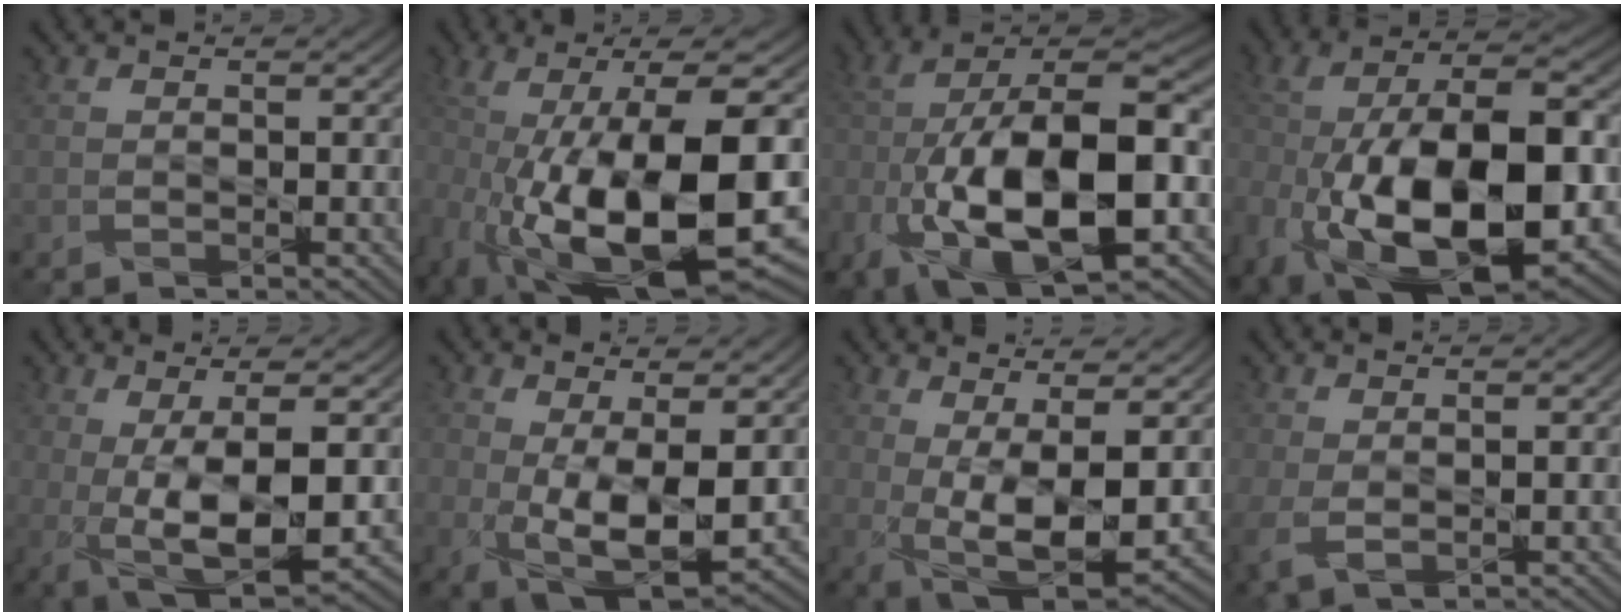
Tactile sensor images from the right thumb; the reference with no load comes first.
{"total": 18.5, "force": [-3.6, 6.5, 16.9], "torque": [-0.309, -0.015, -0.051]}
{"total": 19.1, "force": [-5.6, 8.3, 16.3], "torque": [-0.313, -0.013, -0.098]}
{"total": 18.6, "force": [-4.2, 9.6, 15.3], "torque": [-0.293, -0.029, -0.059]}
{"total": 10.1, "force": [-0.2, 3.3, 9.6], "torque": [-0.181, -0.004, 0.002]}
{"total": 8.8, "force": [0.2, 3.9, 7.8], "torque": [-0.160, -0.011, 0.011]}
{"total": 10.9, "force": [1.7, 4.3, 9.9], "torque": [-0.190, -0.006, 0.038]}
{"total": 3.2, "force": [0.2, 1.6, 2.8], "torque": [-0.079, -0.004, 0.003]}